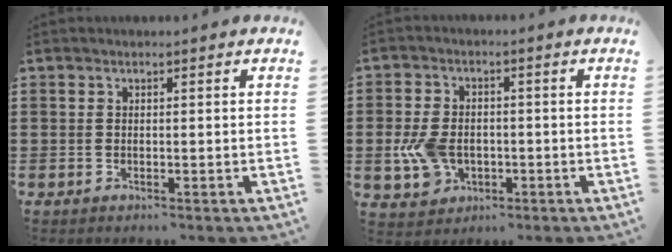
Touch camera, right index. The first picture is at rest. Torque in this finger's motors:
{"motor_torque": [0.23, -0.05, 0.26, 0.09]}